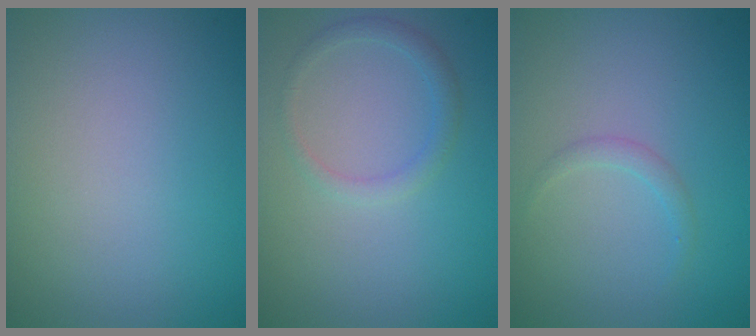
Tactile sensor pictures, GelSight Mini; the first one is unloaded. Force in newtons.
{"total": 1.5, "press": 1.5, "slide": 0.1}
{"total": 1.0, "press": 1.0, "slide": 0.0}